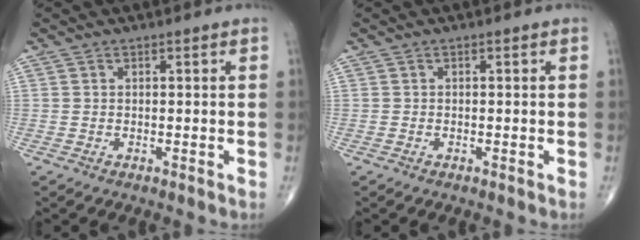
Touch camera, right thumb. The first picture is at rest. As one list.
[{"total": 0.0}]